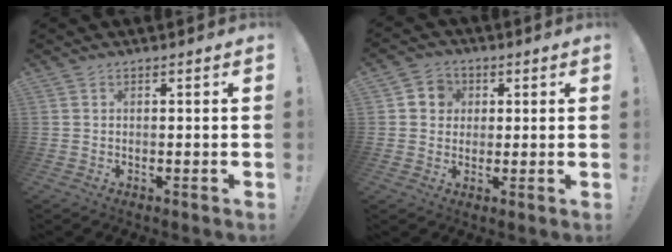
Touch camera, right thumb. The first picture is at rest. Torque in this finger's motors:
{"motor_torque": [0.07, 0.10, 0.33, -0.01, -0.02]}